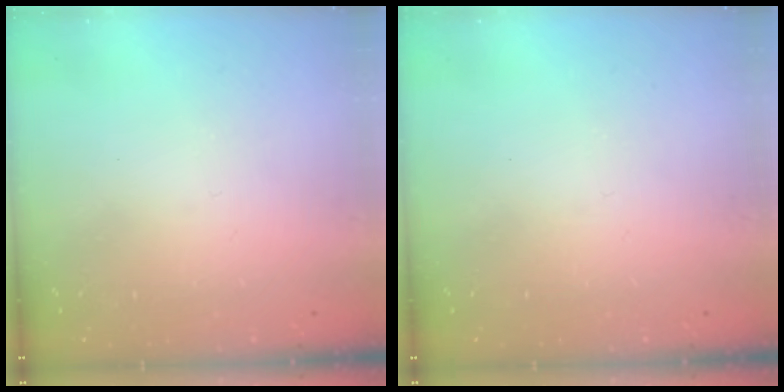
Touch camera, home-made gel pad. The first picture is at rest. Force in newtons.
{"total": 0.0}